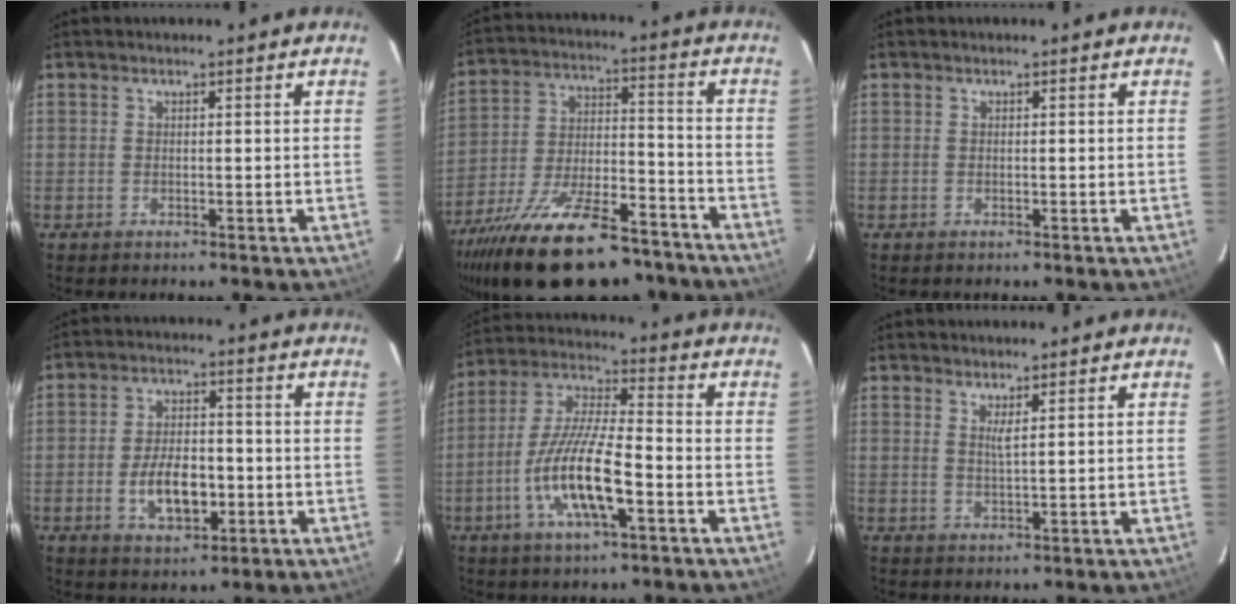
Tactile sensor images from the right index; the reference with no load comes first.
{"total": 27.0, "force": [-20.2, 10.0, 15.0], "torque": [-0.281, -0.027, -0.301]}
{"total": 0.0}
{"total": 8.8, "force": [-2.5, 4.6, 7.0], "torque": [-0.136, 0.003, -0.034]}
{"total": 13.6, "force": [-5.2, 3.1, 12.1], "torque": [-0.250, -0.007, -0.102]}
{"total": 1.7, "force": [1.2, 0.0, 1.2], "torque": [-0.024, -0.002, 0.020]}